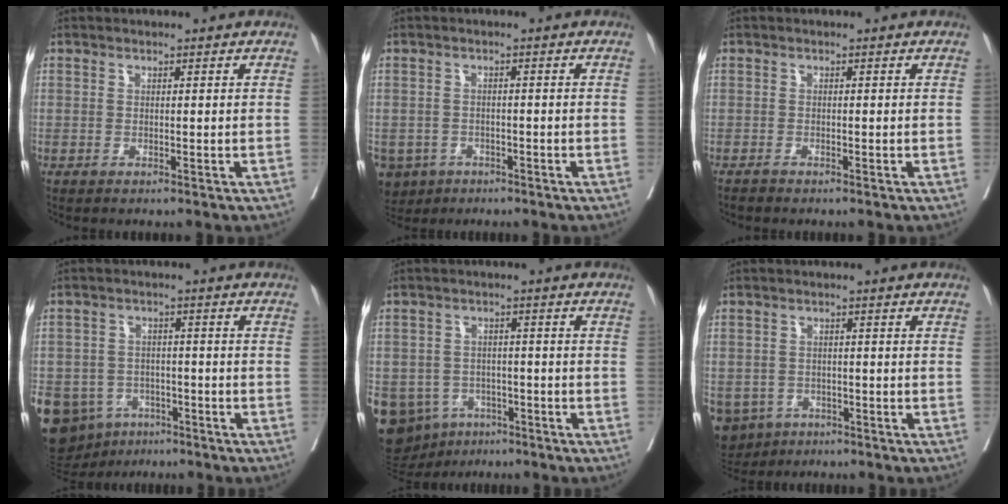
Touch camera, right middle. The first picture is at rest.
{"total": 6.2, "force": [-3.7, 4.8, 1.2], "torque": [-0.027, 0.002, -0.057]}
{"total": 0.8, "force": [-0.8, 0.1, 0.2], "torque": [-0.008, -0.002, -0.016]}
{"total": 17.7, "force": [-9.0, 13.5, 7.0], "torque": [-0.198, 0.007, -0.123]}
{"total": 15.2, "force": [-7.5, 12.0, 5.7], "torque": [-0.157, 0.009, -0.098]}
{"total": 7.9, "force": [-4.8, 6.0, 1.7], "torque": [-0.044, -0.005, -0.068]}